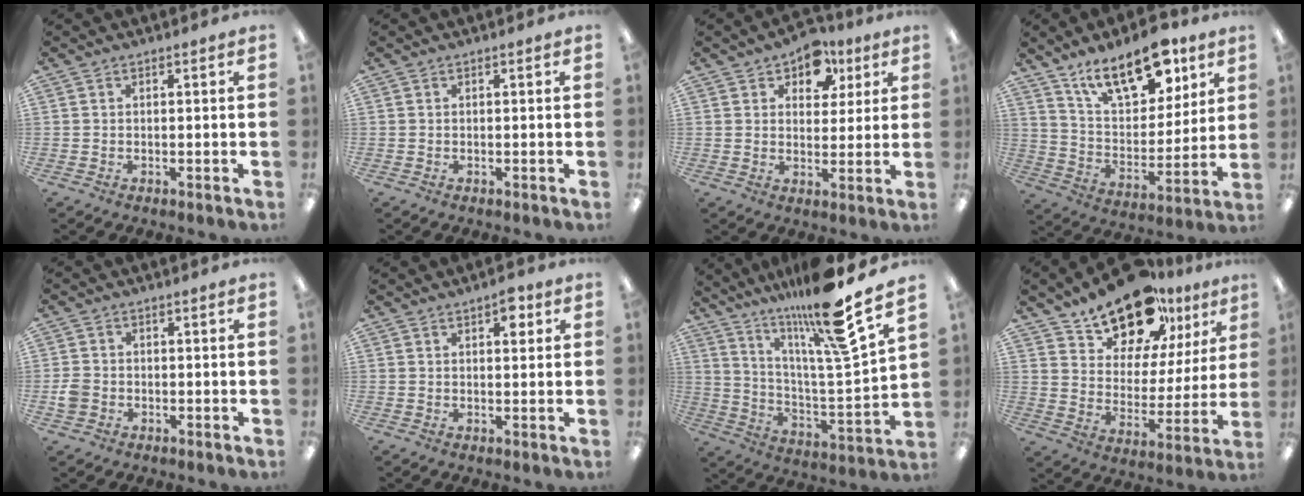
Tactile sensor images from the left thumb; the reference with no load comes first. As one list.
[{"total": 0.0}, {"total": 8.7, "force": [5.4, 5.8, 3.7], "torque": [-0.039, -0.023, 0.092]}, {"total": 17.9, "force": [11.7, 8.5, 10.5], "torque": [-0.164, -0.057, 0.203]}, {"total": 3.1, "force": [-0.9, 2.6, 1.4], "torque": [-0.021, 0.005, -0.015]}, {"total": 4.3, "force": [2.4, 1.9, 2.9], "torque": [-0.029, -0.008, 0.036]}, {"total": 19.5, "force": [15.2, 0.6, 12.1], "torque": [-0.216, -0.101, 0.234]}, {"total": 18.0, "force": [14.3, 8.4, 7.0], "torque": [-0.117, -0.100, 0.255]}]